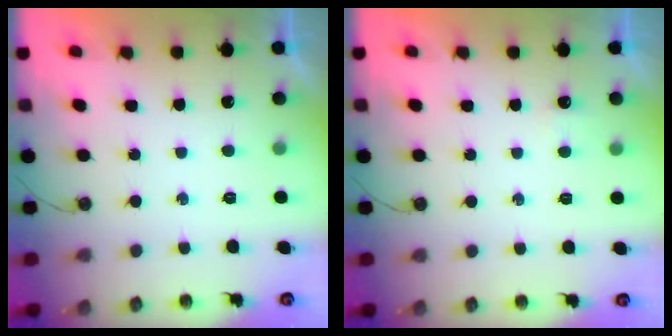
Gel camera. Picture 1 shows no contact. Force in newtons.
{"total": 2.2, "press": 2.1, "slide": 0.4}